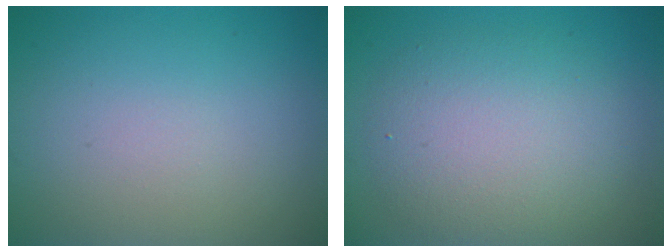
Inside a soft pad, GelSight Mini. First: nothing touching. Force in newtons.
{"total": 5.7, "press": 5.7, "slide": 0.4}